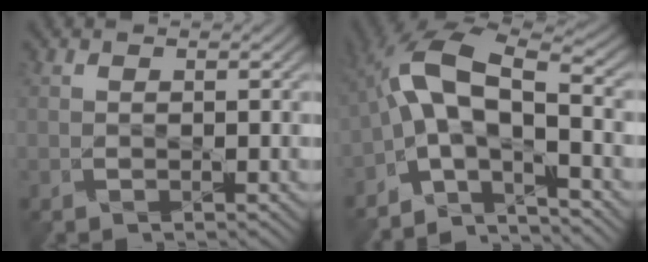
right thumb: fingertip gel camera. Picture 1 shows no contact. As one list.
[{"total": 11.0, "force": [-3.6, 4.2, 9.5], "torque": [-0.183, 0.013, -0.073]}]